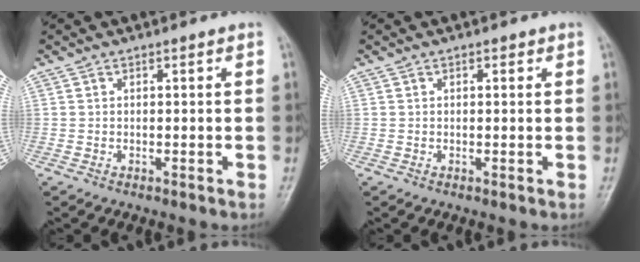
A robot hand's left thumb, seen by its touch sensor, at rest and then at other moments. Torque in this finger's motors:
{"motor_torque": [-0.14, -0.08, 0.00, 0.14, -0.01]}